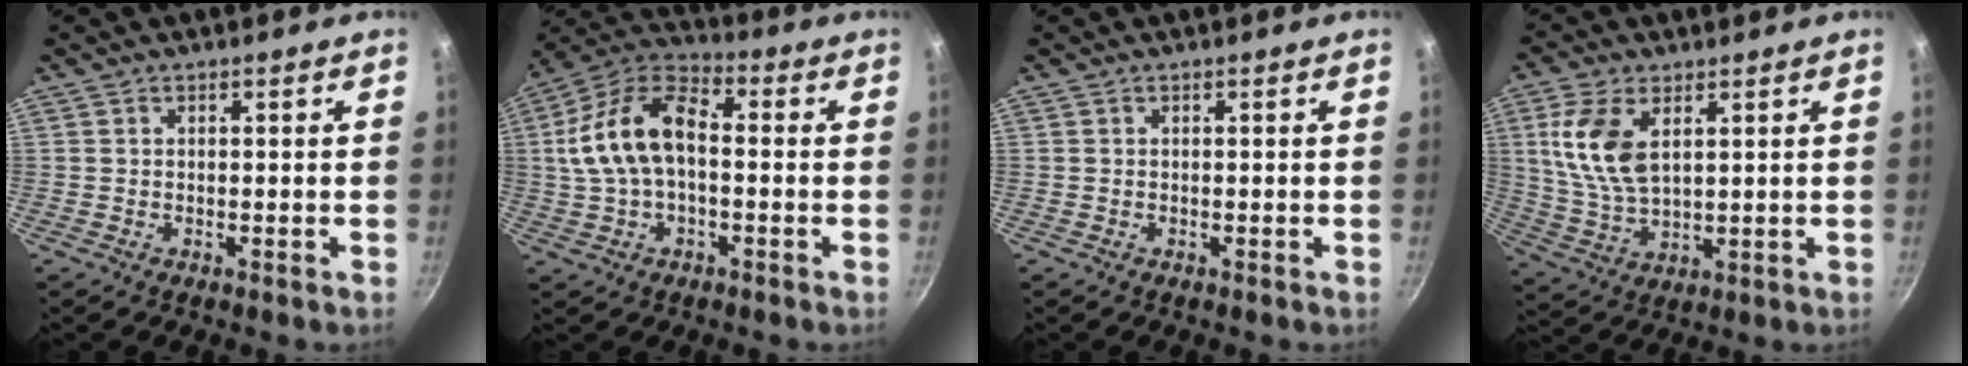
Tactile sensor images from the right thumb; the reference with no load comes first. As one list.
[{"total": 14.8, "force": [0.3, 8.4, 12.2], "torque": [-0.219, 0.042, -0.008]}, {"total": 0.0}, {"total": 11.3, "force": [3.5, 6.1, 8.9], "torque": [-0.176, -0.014, 0.077]}]